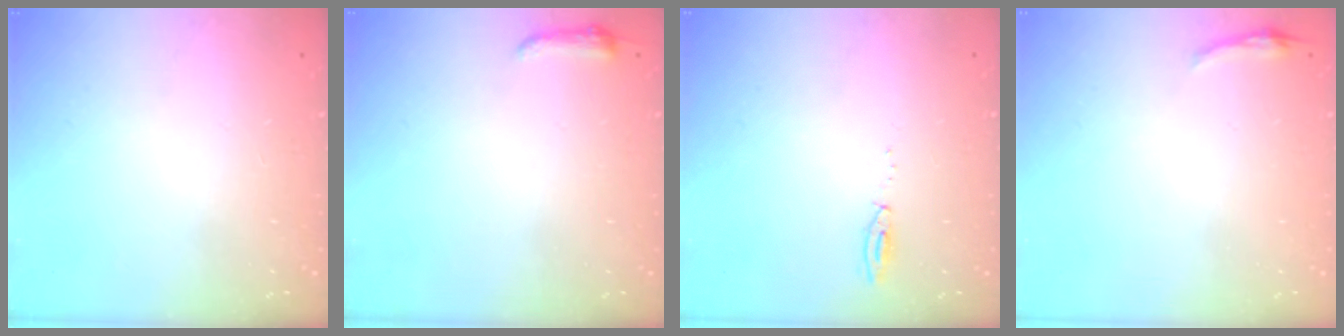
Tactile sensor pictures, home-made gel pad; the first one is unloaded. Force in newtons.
{"total": 3.7, "press": 3.7, "slide": 0.7}
{"total": 4.8, "press": 4.7, "slide": 1.0}
{"total": 3.1, "press": 3.0, "slide": 0.7}